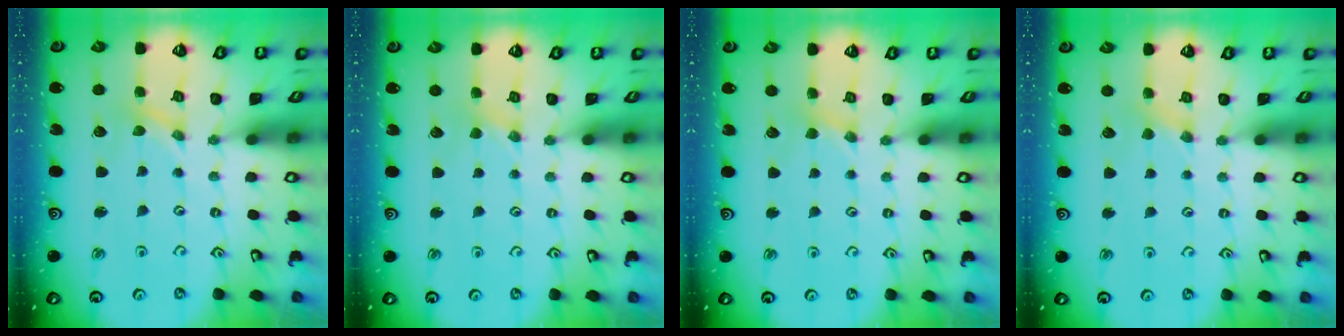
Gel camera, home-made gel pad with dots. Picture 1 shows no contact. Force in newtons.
{"total": 1.1, "press": 1.1, "slide": 0.2}
{"total": 2.2, "press": 2.2, "slide": 0.4}
{"total": 2.5, "press": 2.4, "slide": 0.5}